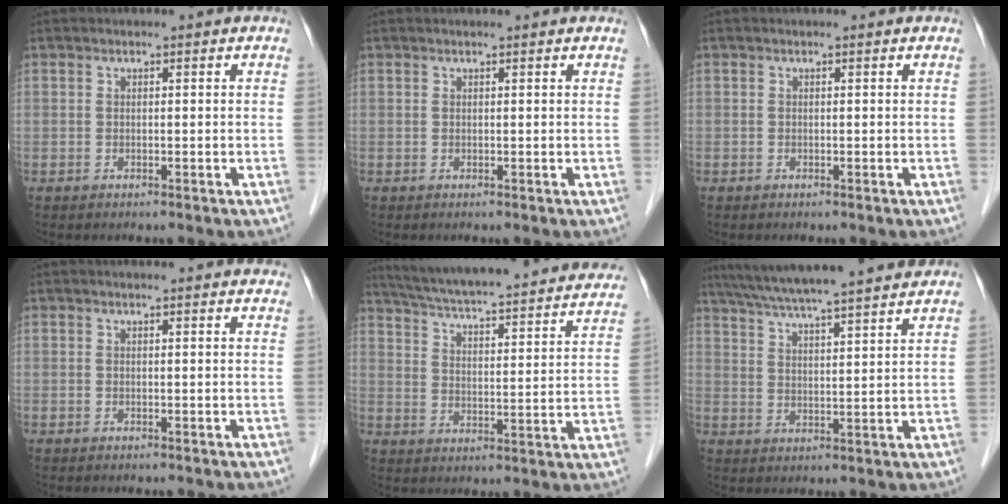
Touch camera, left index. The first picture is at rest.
{"total": 1.6, "force": [1.5, 0.1, 0.5], "torque": [-0.012, 0.011, 0.017]}
{"total": 0.0}
{"total": 6.2, "force": [5.9, 0.8, 1.8], "torque": [-0.017, 0.014, 0.051]}
{"total": 29.8, "force": [26.8, 3.9, 12.7], "torque": [-0.206, -0.038, 0.340]}
{"total": 19.2, "force": [16.8, 0.7, 9.4], "torque": [-0.162, 0.032, 0.245]}